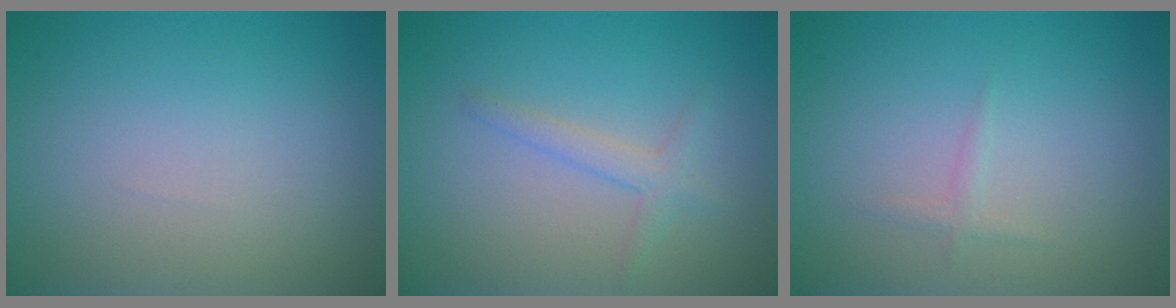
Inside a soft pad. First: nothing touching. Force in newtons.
{"total": 1.6, "press": 1.6, "slide": 0.1}
{"total": 0.7, "press": 0.7, "slide": 0.0}